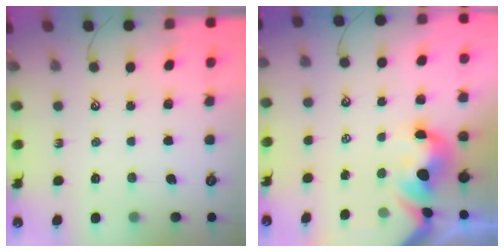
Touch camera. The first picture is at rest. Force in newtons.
{"total": 3.0, "press": 2.8, "slide": 1.0}